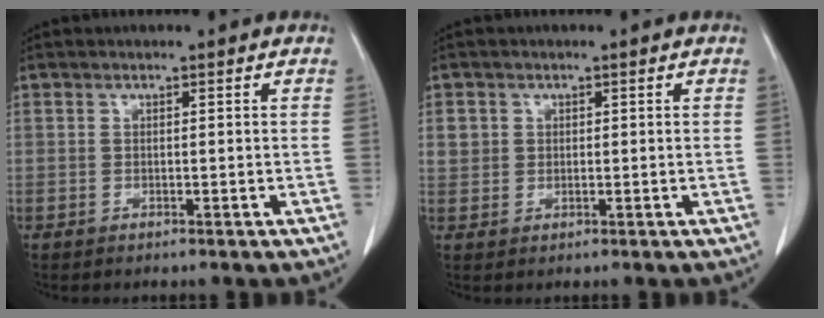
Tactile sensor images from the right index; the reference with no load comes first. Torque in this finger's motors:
{"motor_torque": [0.08, 0.07, 0.10, 0.03]}